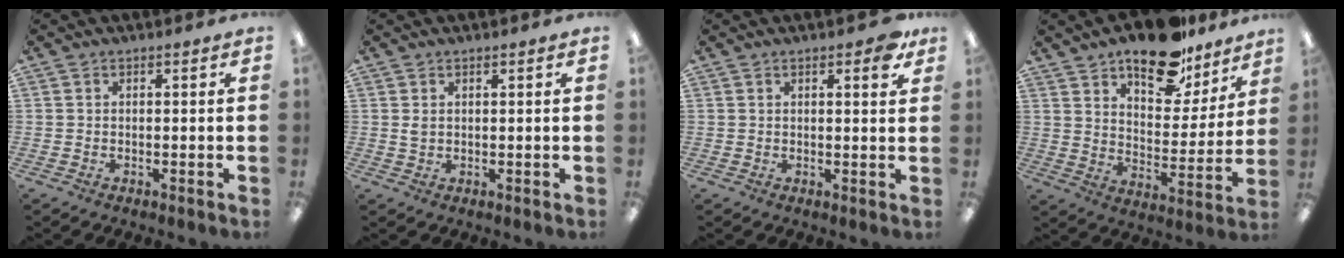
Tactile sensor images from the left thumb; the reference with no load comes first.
{"total": 1.0, "force": [0.5, 0.5, 0.7], "torque": [-0.016, 0.003, 0.008]}
{"total": 3.6, "force": [2.2, 1.3, 2.6], "torque": [-0.033, -0.006, 0.033]}
{"total": 17.7, "force": [13.4, 7.8, 8.5], "torque": [-0.123, -0.084, 0.231]}